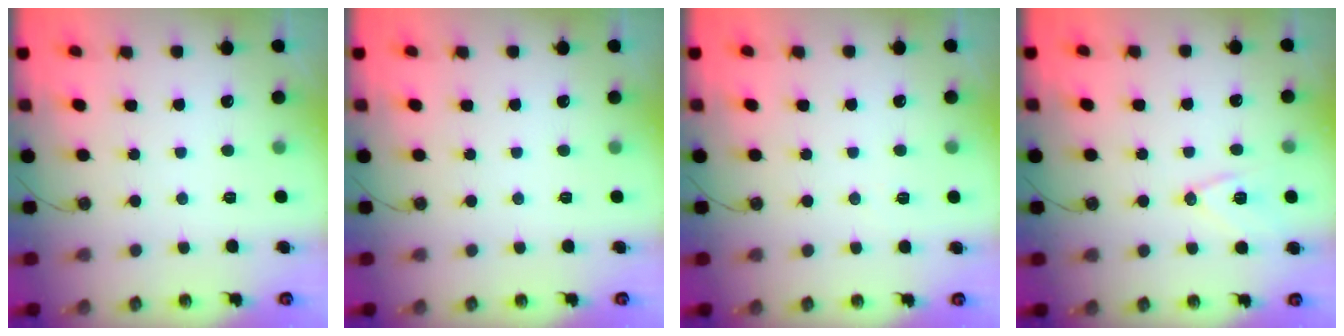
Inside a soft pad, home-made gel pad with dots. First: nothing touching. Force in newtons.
{"total": 0.0}
{"total": 2.5, "press": 2.2, "slide": 1.1}
{"total": 10.3, "press": 9.9, "slide": 2.6}